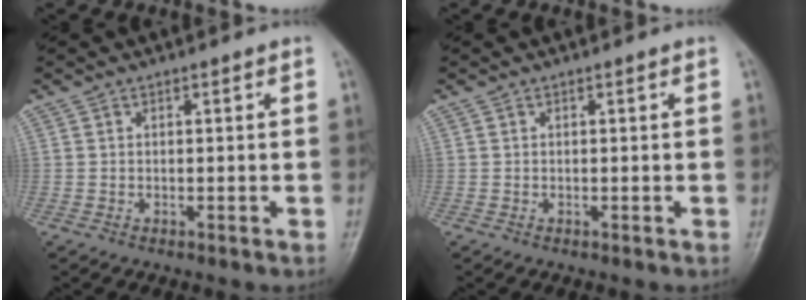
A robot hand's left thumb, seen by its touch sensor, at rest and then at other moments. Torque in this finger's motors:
{"motor_torque": [0.00, 0.00, 0.03, -0.04, 0.00]}